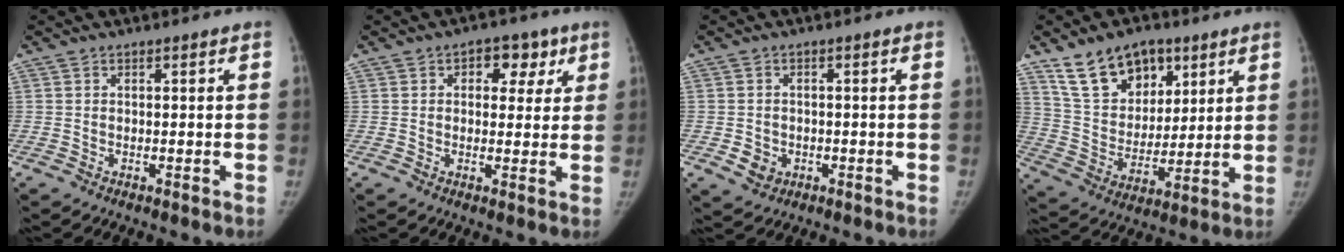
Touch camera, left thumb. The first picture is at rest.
{"total": 6.6, "force": [2.7, 4.6, 3.9], "torque": [-0.007, -0.003, 0.029]}
{"total": 3.5, "force": [-1.0, 3.0, 1.5], "torque": [-0.016, 0.003, -0.009]}
{"total": 15.4, "force": [9.3, 9.9, 7.2], "torque": [-0.084, -0.036, 0.173]}